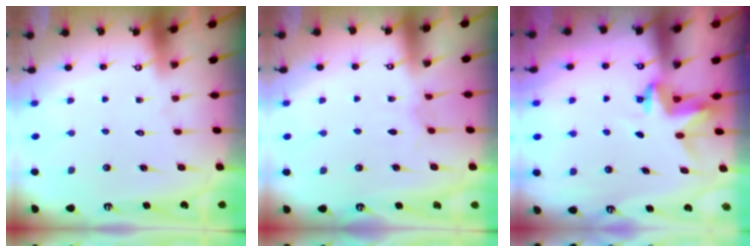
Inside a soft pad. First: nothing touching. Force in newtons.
{"total": 2.6, "press": 2.6, "slide": 0.4}
{"total": 3.8, "press": 3.8, "slide": 0.3}